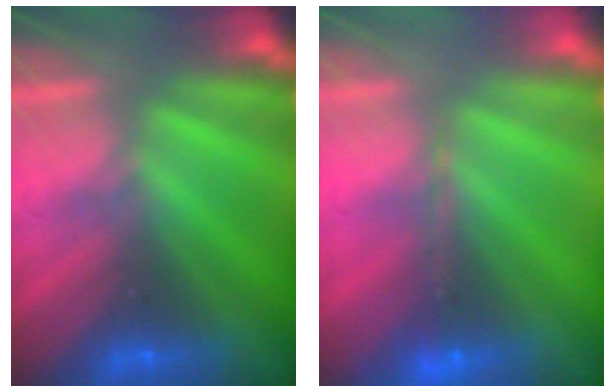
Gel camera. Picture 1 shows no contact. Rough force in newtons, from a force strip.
{"total": 1.7}